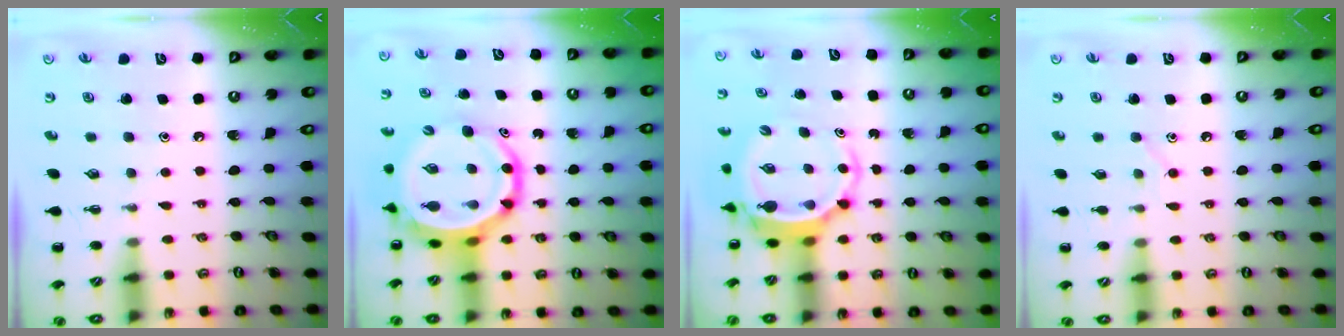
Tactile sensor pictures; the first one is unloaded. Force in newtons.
{"total": 12.6, "press": 12.1, "slide": 3.5}
{"total": 5.1, "press": 4.9, "slide": 1.2}
{"total": 5.1, "press": 4.9, "slide": 1.4}